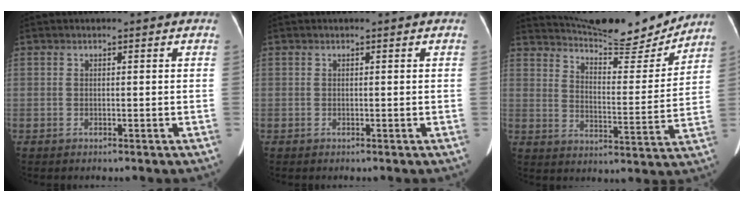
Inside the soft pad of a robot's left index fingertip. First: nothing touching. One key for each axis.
{"total": 0.0}
{"total": 16.4, "fx": 15.6, "fy": 1.8, "fz": 4.8, "tx": -0.080, "ty": -0.031, "tz": 0.220}